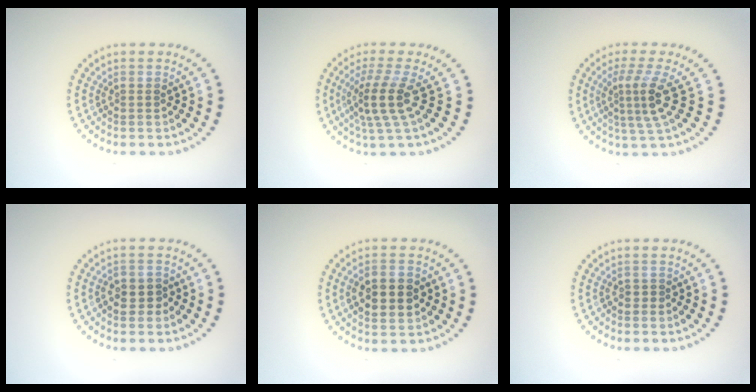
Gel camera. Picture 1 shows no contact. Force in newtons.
{"total": 3.7, "press": 2.6, "slide": 2.6}
{"total": 3.6, "press": 2.5, "slide": 2.6}
{"total": 1.9, "press": 1.7, "slide": 0.7}
{"total": 4.5, "press": 4.5, "slide": 0.1}
{"total": 0.6, "press": 0.3, "slide": 0.4}